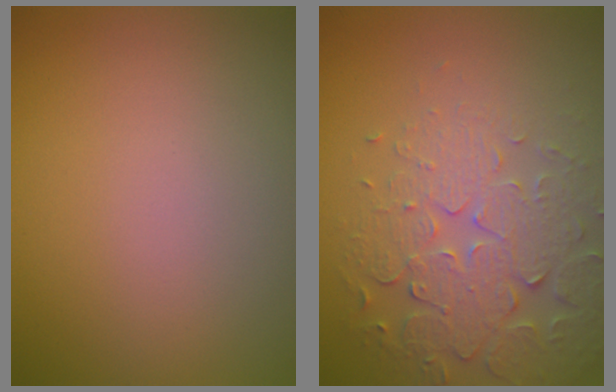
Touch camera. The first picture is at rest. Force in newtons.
{"total": 5.1, "press": 4.5, "slide": 2.5}